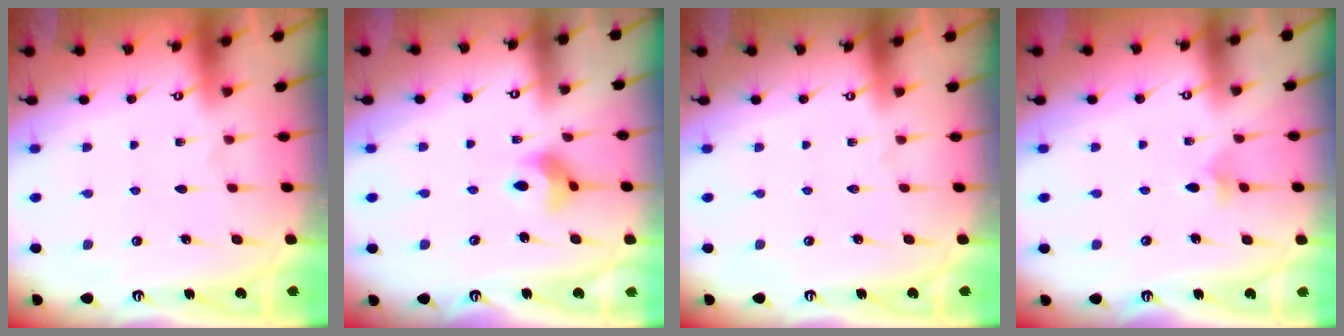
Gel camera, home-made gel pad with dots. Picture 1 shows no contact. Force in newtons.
{"total": 6.9, "press": 6.9, "slide": 0.7}
{"total": 0.0}
{"total": 3.6, "press": 3.5, "slide": 0.8}